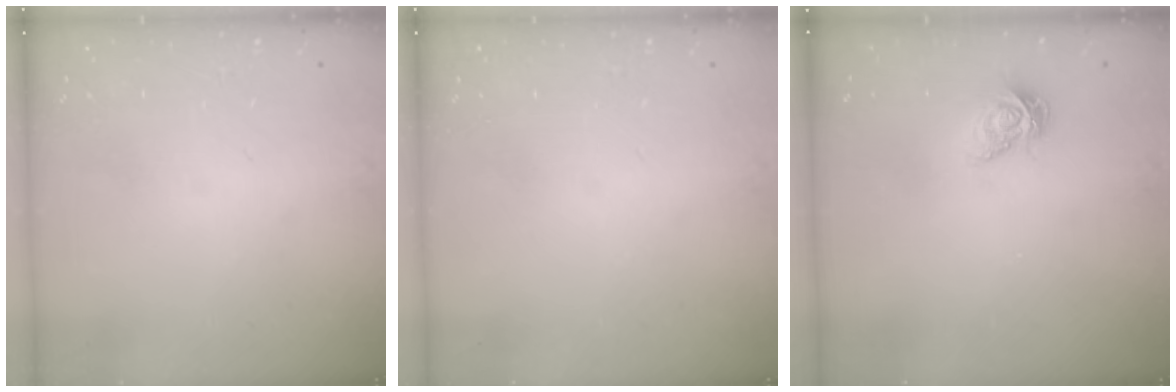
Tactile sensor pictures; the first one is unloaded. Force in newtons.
{"total": 0.0}
{"total": 6.4, "press": 6.4, "slide": 0.2}